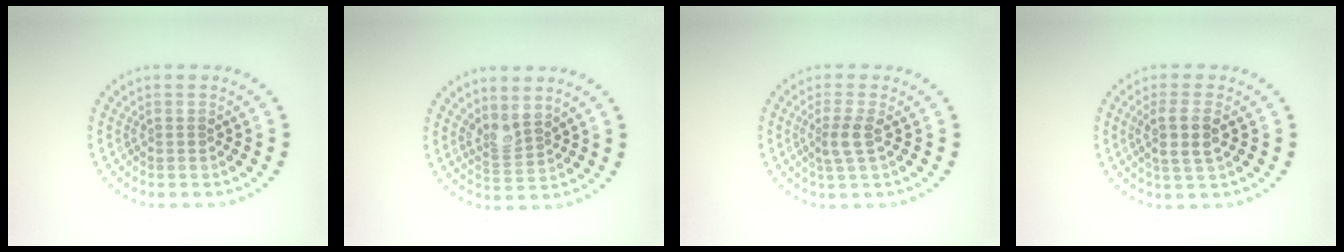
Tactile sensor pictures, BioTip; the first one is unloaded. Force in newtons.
{"total": 2.1, "press": 1.6, "slide": 1.4}
{"total": 2.1, "press": 1.6, "slide": 1.3}
{"total": 2.9, "press": 2.6, "slide": 1.1}